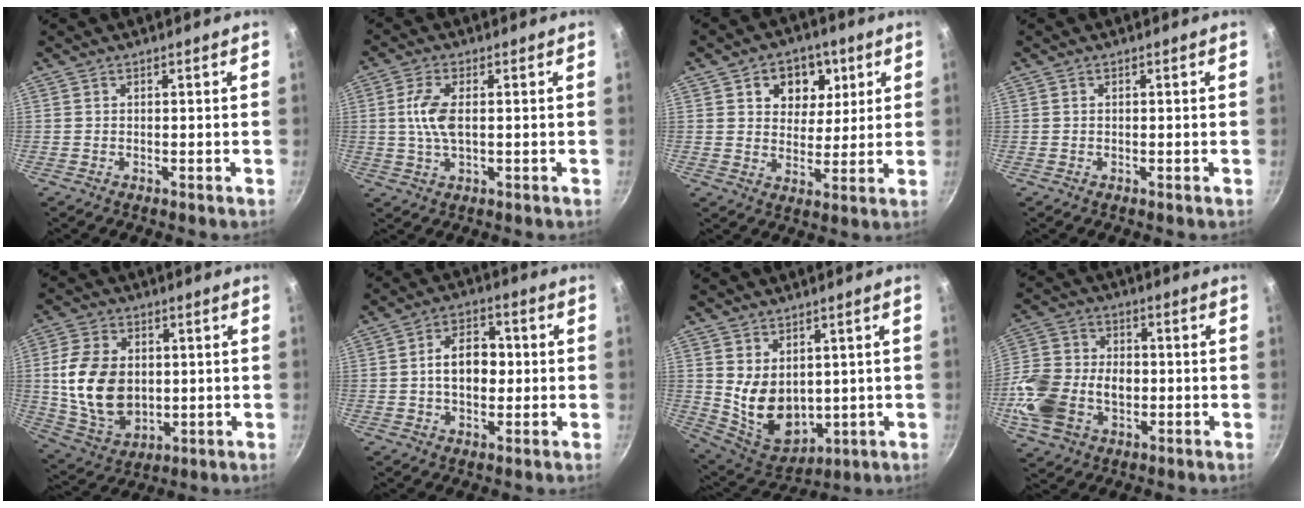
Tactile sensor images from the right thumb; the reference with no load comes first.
{"total": 6.4, "force": [0.7, 2.8, 5.8], "torque": [-0.131, -0.002, 0.011]}
{"total": 10.0, "force": [4.1, 7.6, 5.1], "torque": [-0.028, -0.011, 0.062]}
{"total": 0.0}
{"total": 15.9, "force": [0.9, 11.2, 11.2], "torque": [-0.191, -0.008, 0.031]}
{"total": 9.2, "force": [0.1, 6.0, 7.0], "torque": [-0.089, 0.018, -0.005]}
{"total": 11.7, "force": [1.0, 8.3, 8.2], "torque": [-0.113, -0.019, 0.053]}
{"total": 16.5, "force": [-2.9, 12.0, 11.0], "torque": [-0.214, 0.019, -0.051]}